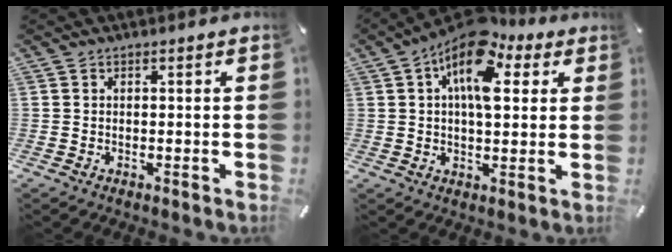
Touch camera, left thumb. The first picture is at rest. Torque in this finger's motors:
{"motor_torque": [0.20, 1.16, 1.90, -0.87, 0.18]}